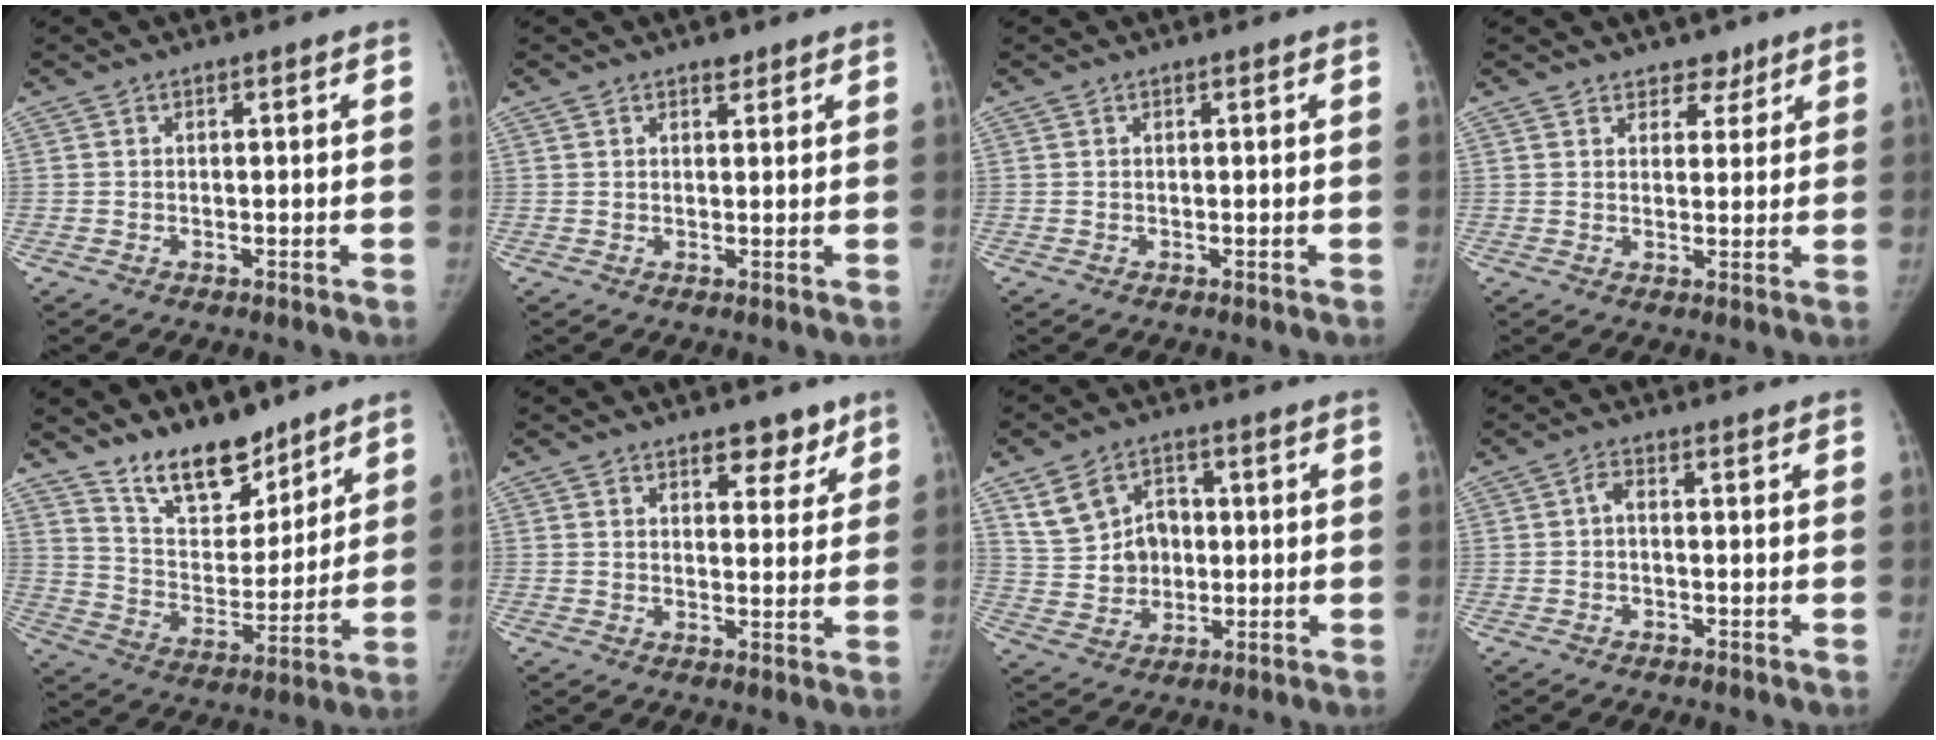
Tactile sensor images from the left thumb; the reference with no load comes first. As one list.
[{"total": 2.1, "force": [1.6, 1.1, 0.8], "torque": [-0.003, -0.010, 0.023]}, {"total": 0.0}, {"total": 3.7, "force": [2.8, 2.4, 0.7], "torque": [0.018, -0.017, 0.039]}, {"total": 14.8, "force": [11.7, 6.5, 6.3], "torque": [-0.060, -0.083, 0.212]}, {"total": 5.3, "force": [3.7, 2.9, 2.5], "torque": [0.000, -0.021, 0.051]}, {"total": 10.2, "force": [2.8, 8.5, 5.0], "torque": [-0.055, 0.000, 0.060]}, {"total": 1.6, "force": [-0.1, 0.6, 1.5], "torque": [-0.028, 0.005, -0.006]}]